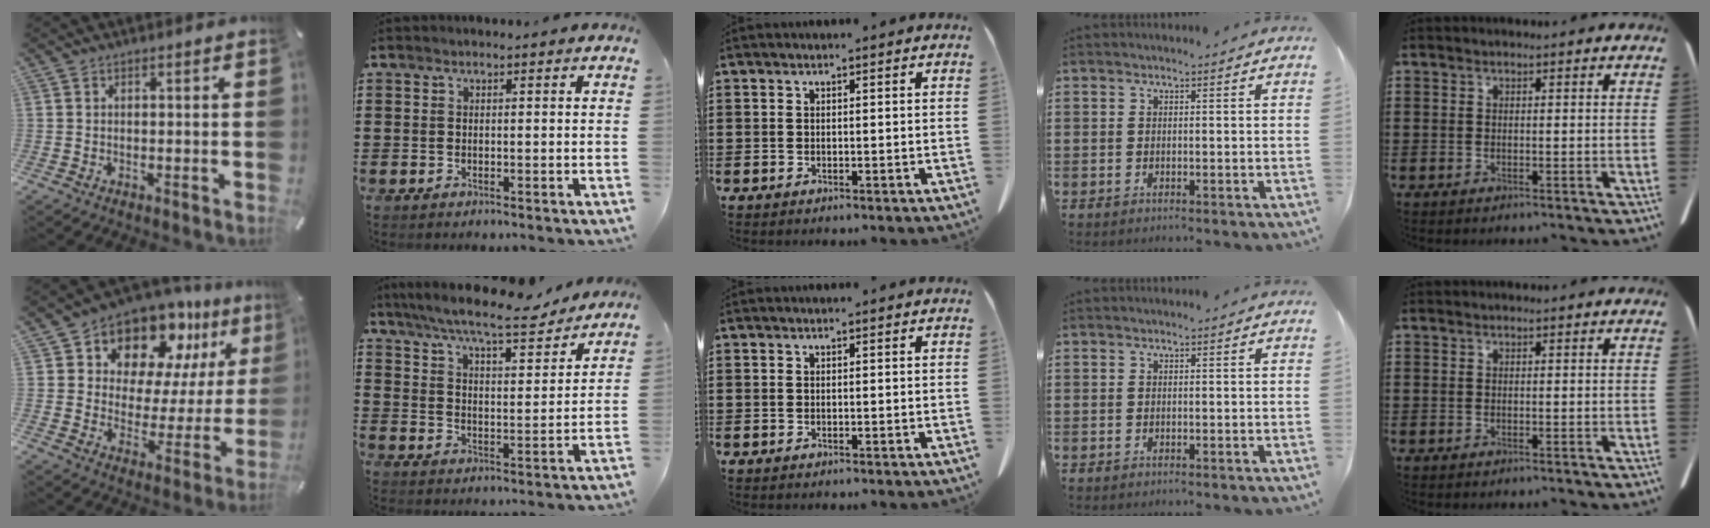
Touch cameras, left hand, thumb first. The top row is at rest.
{"thumb": {"total": 13.2, "force": [10.8, 7.0, 2.7], "torque": [-0.050, -0.107, 0.190]}, "index": {"total": 9.0, "force": [8.0, 0.3, 4.1], "torque": [-0.102, -0.047, 0.136]}}